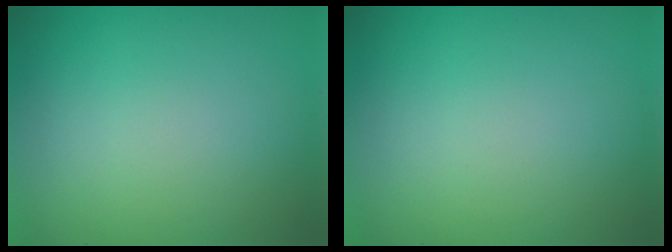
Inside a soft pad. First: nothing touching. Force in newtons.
{"total": 0.0}